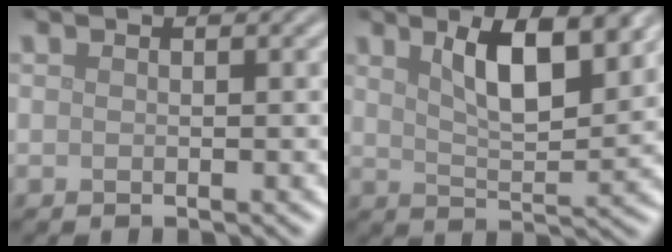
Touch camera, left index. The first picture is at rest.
{"total": 6.6, "force": [3.3, 2.1, 5.3], "torque": [-0.090, 0.000, 0.053]}